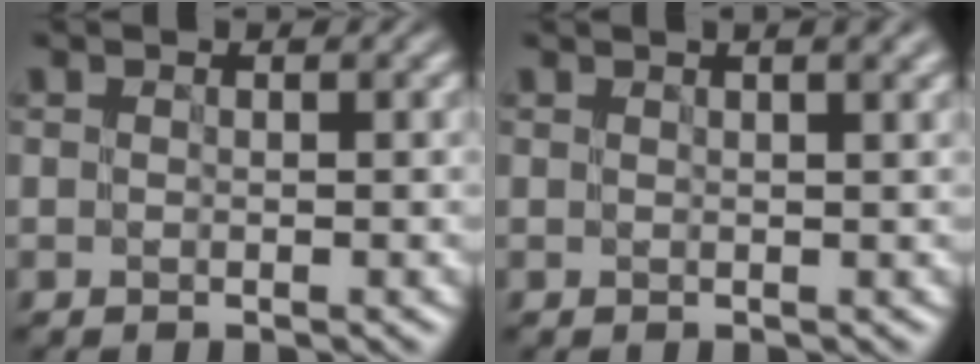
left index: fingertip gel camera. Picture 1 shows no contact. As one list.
[{"total": 1.6, "force": [1.0, 0.2, 1.2], "torque": [-0.016, 0.001, 0.013]}]